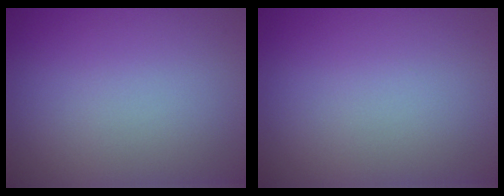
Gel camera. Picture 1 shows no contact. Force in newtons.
{"total": 0.0}